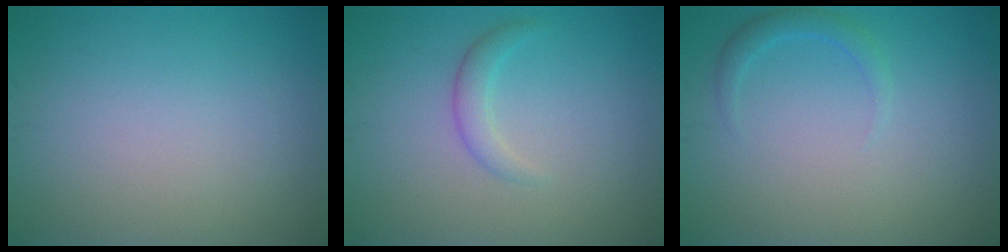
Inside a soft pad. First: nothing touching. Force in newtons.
{"total": 1.6, "press": 1.6, "slide": 0.1}
{"total": 1.4, "press": 1.4, "slide": 0.1}